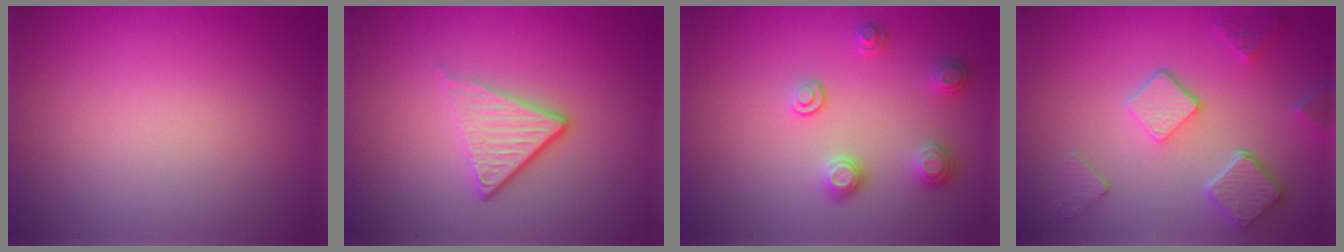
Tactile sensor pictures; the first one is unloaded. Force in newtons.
{"total": 3.8, "press": 2.6, "slide": 2.9}
{"total": 2.5, "press": 2.3, "slide": 0.9}
{"total": 5.0, "press": 3.8, "slide": 3.2}